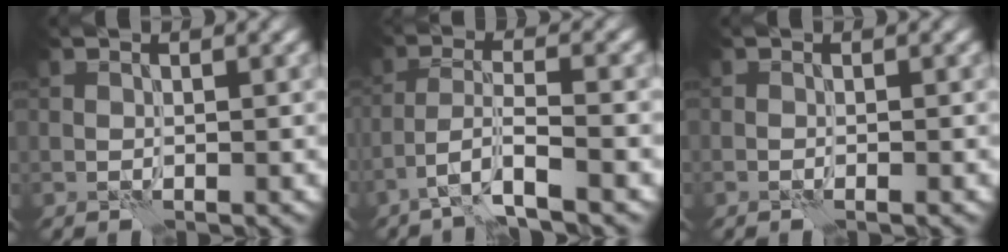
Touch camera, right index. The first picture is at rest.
{"total": 4.4, "force": [-2.8, 0.6, 3.3], "torque": [-0.062, 0.003, -0.060]}
{"total": 0.6, "force": [-0.4, 0.0, 0.4], "torque": [-0.006, 0.000, -0.007]}